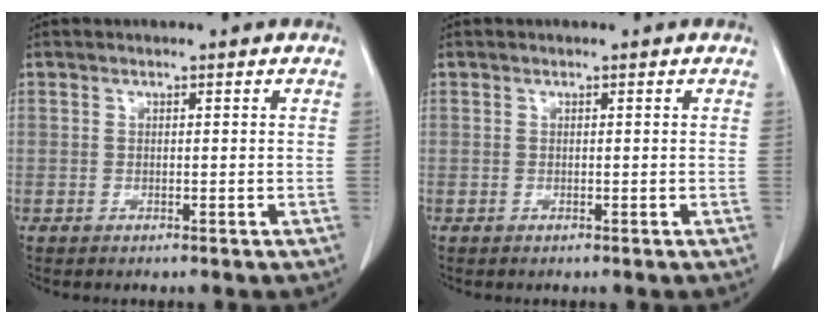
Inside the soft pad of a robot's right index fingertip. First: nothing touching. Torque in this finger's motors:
{"motor_torque": [0.00, 0.00, 0.00, 0.00]}